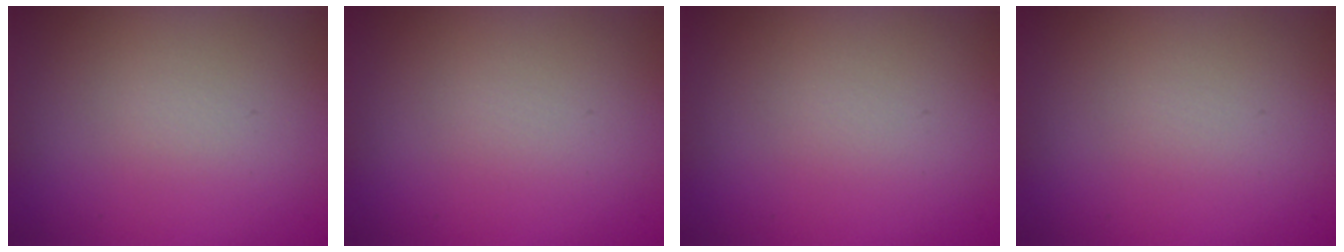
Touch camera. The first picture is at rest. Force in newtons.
{"total": 0.0}
{"total": 0.0}
{"total": 0.0}